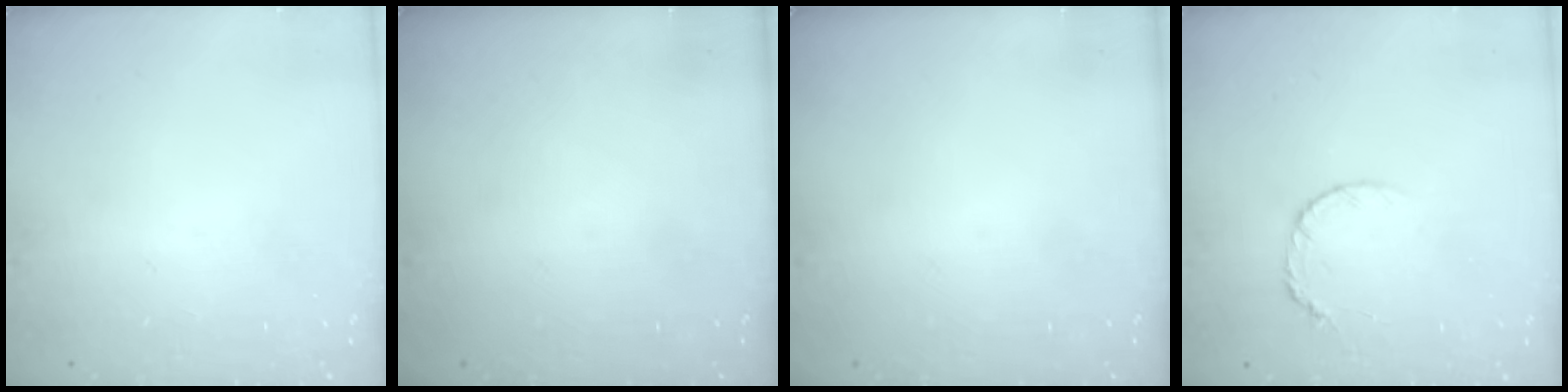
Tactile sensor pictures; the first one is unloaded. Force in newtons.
{"total": 0.0}
{"total": 0.0}
{"total": 5.3, "press": 5.2, "slide": 0.6}